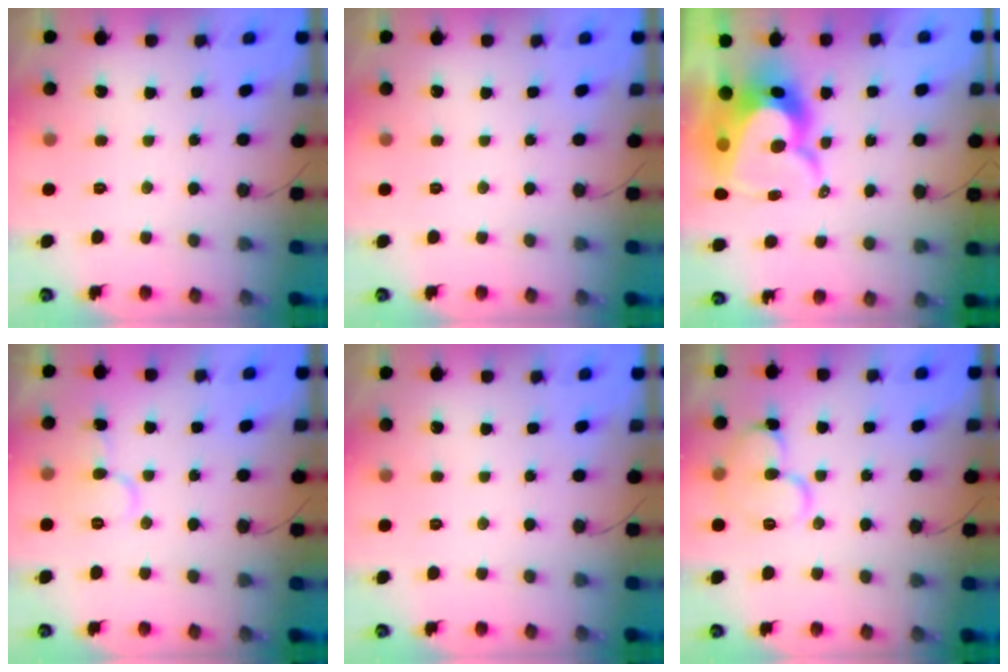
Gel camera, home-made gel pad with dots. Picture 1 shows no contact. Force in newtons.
{"total": 0.0}
{"total": 16.8, "press": 16.8, "slide": 1.3}
{"total": 8.1, "press": 8.0, "slide": 1.0}
{"total": 0.0}
{"total": 12.3, "press": 12.2, "slide": 1.3}